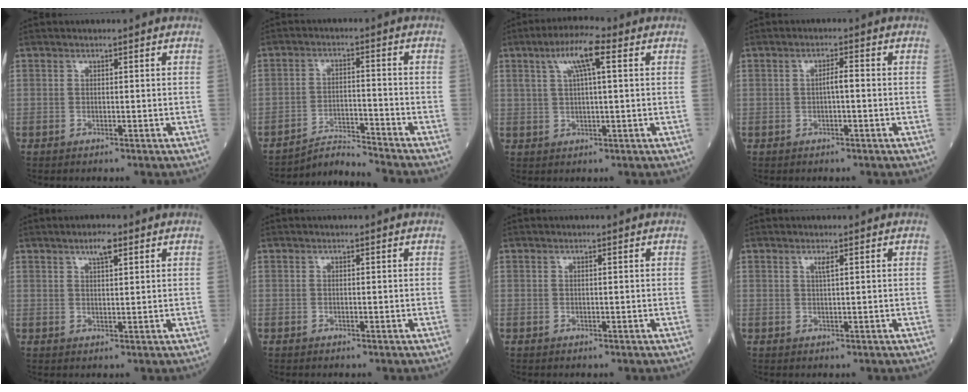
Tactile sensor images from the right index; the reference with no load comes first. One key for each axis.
{"total": 5.7, "fx": -5.3, "fy": -1.8, "fz": -0.8, "tx": 0.004, "ty": -0.009, "tz": -0.092}
{"total": 6.9, "fx": 2.7, "fy": 0.9, "fz": 6.3, "tx": -0.119, "ty": 0.019, "tz": 0.045}
{"total": 1.9, "fx": -0.2, "fy": 0.3, "fz": 1.9, "tx": -0.032, "ty": 0.004, "tz": -0.004}
{"total": 2.9, "fx": 1.8, "fy": 0.6, "fz": 2.2, "tx": -0.041, "ty": 0.004, "tz": 0.030}
{"total": 0.0}
{"total": 0.0}
{"total": 1.0, "fx": 0.5, "fy": -0.1, "fz": 0.9, "tx": -0.021, "ty": -0.002, "tz": 0.009}